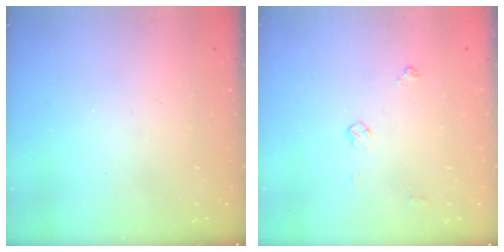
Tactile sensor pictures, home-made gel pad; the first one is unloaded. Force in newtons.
{"total": 5.2, "press": 5.1, "slide": 0.8}